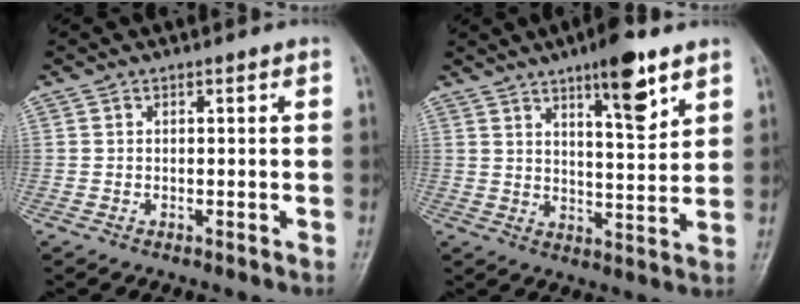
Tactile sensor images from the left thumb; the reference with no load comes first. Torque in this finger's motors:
{"motor_torque": [2.04, 1.14, 1.21, -1.42, 0.07]}